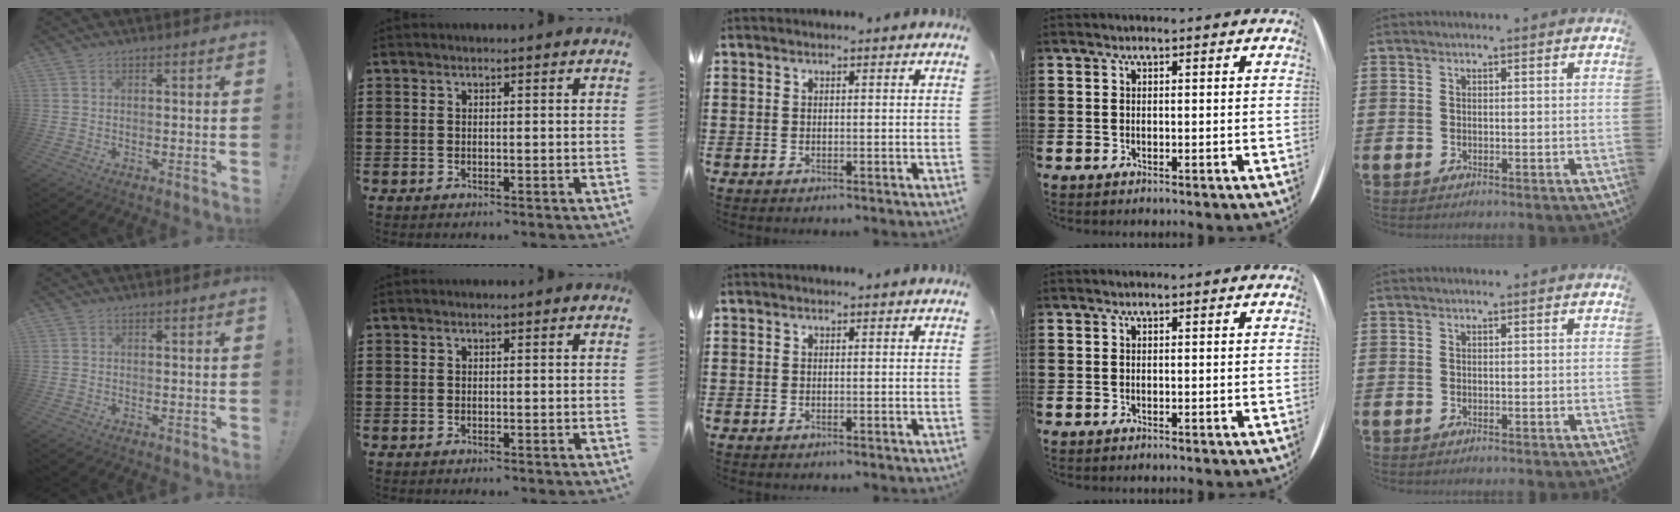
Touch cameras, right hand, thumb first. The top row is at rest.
{}